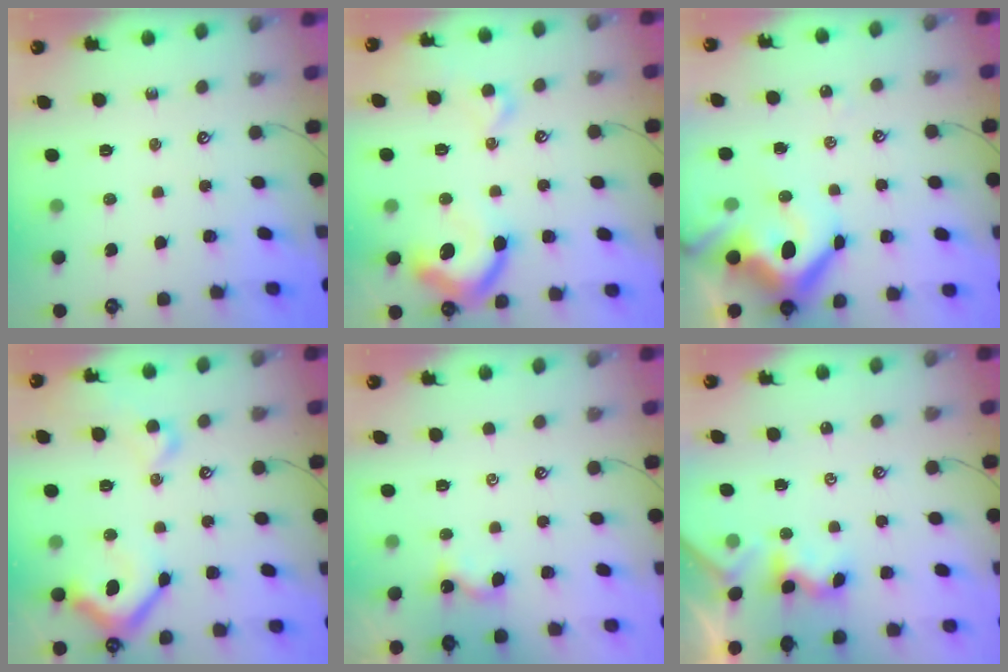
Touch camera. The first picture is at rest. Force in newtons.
{"total": 12.4, "press": 12.2, "slide": 1.9}
{"total": 16.4, "press": 16.3, "slide": 2.1}
{"total": 13.6, "press": 13.5, "slide": 1.9}
{"total": 2.5, "press": 2.5, "slide": 0.1}
{"total": 1.2, "press": 1.1, "slide": 0.5}